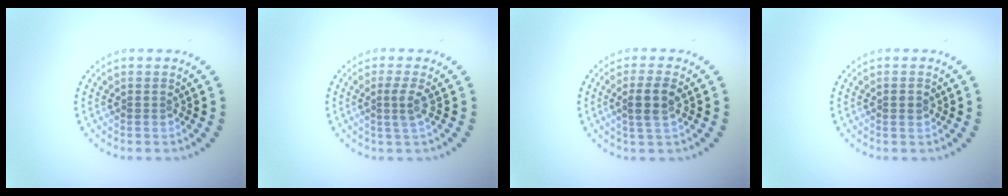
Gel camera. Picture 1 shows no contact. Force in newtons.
{"total": 1.7, "press": 1.2, "slide": 1.2}
{"total": 2.4, "press": 2.2, "slide": 1.0}
{"total": 1.1, "press": 1.1, "slide": 0.1}